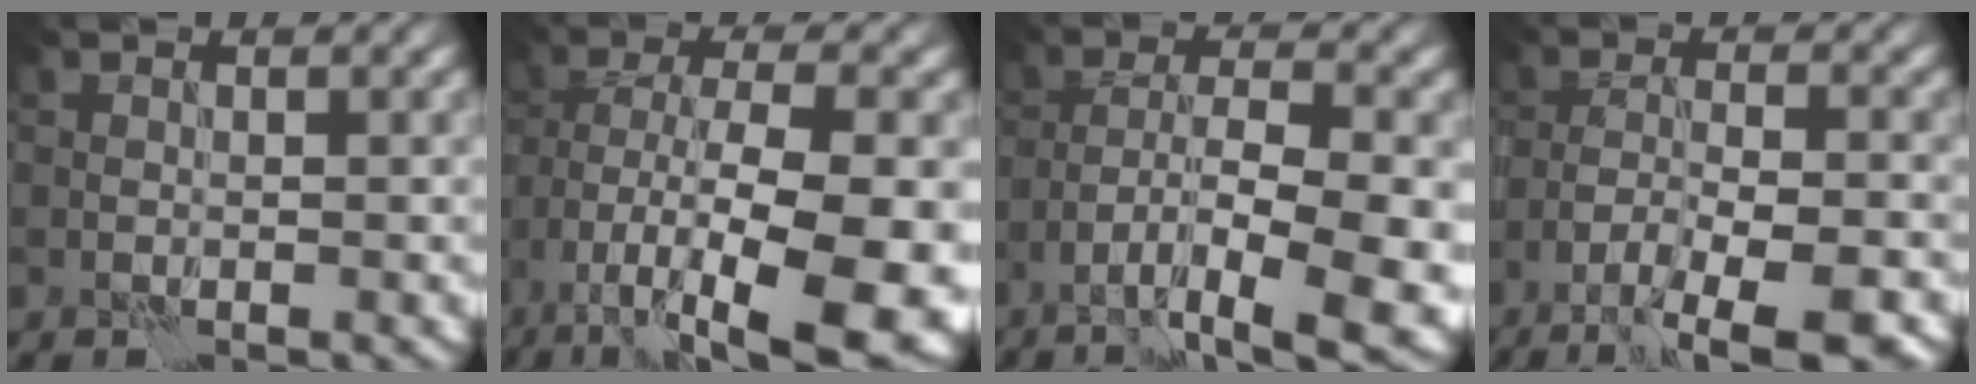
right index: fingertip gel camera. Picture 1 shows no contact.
{"total": 13.7, "force": [-6.5, 4.9, 11.1], "torque": [-0.202, -0.014, -0.096]}
{"total": 11.5, "force": [-5.5, 3.2, 9.5], "torque": [-0.160, -0.004, -0.080]}
{"total": 8.1, "force": [-5.7, 1.8, 5.5], "torque": [-0.083, -0.010, -0.089]}